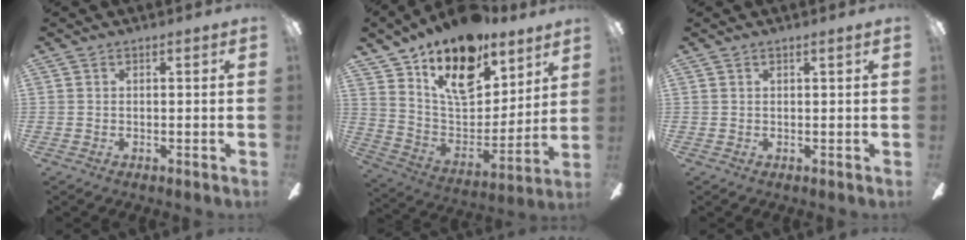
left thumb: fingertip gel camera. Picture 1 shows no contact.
{"total": 19.5, "force": [13.1, 10.3, 10.2], "torque": [-0.168, -0.075, 0.234]}
{"total": 0.6, "force": [0.5, -0.1, 0.3], "torque": [-0.005, -0.001, 0.010]}